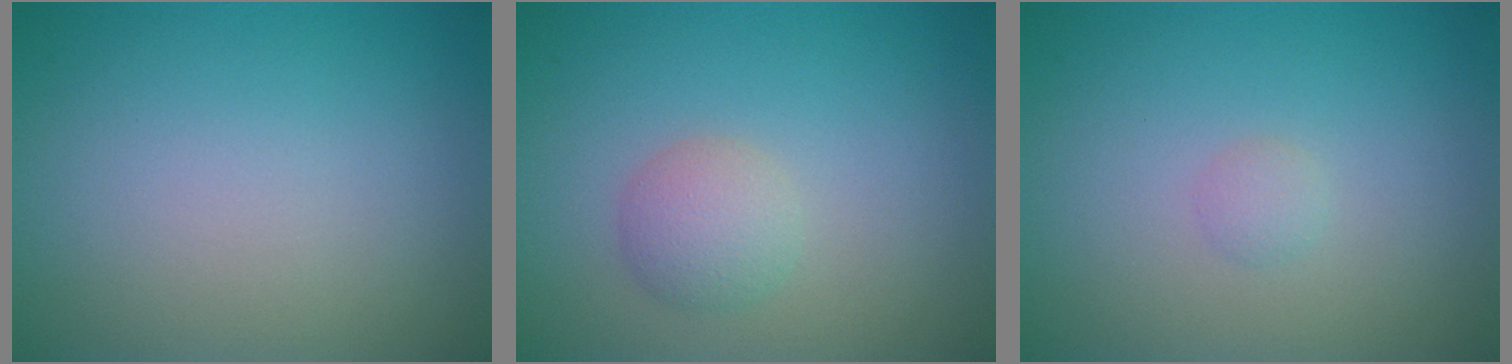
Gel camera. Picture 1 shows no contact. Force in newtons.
{"total": 2.3, "press": 2.3, "slide": 0.0}
{"total": 0.7, "press": 0.7, "slide": 0.0}